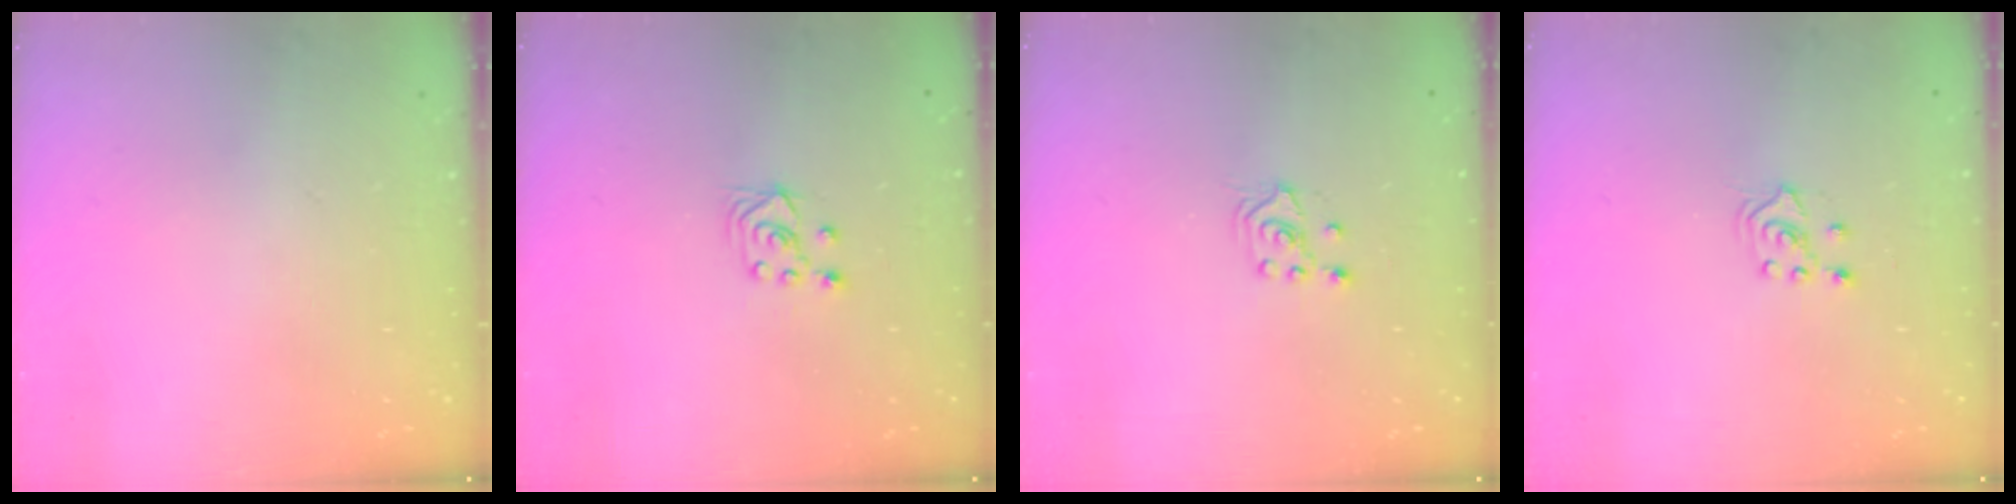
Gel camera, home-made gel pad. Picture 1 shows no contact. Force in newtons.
{"total": 2.8, "press": 2.6, "slide": 1.1}
{"total": 2.6, "press": 2.4, "slide": 0.8}
{"total": 3.1, "press": 3.0, "slide": 0.8}